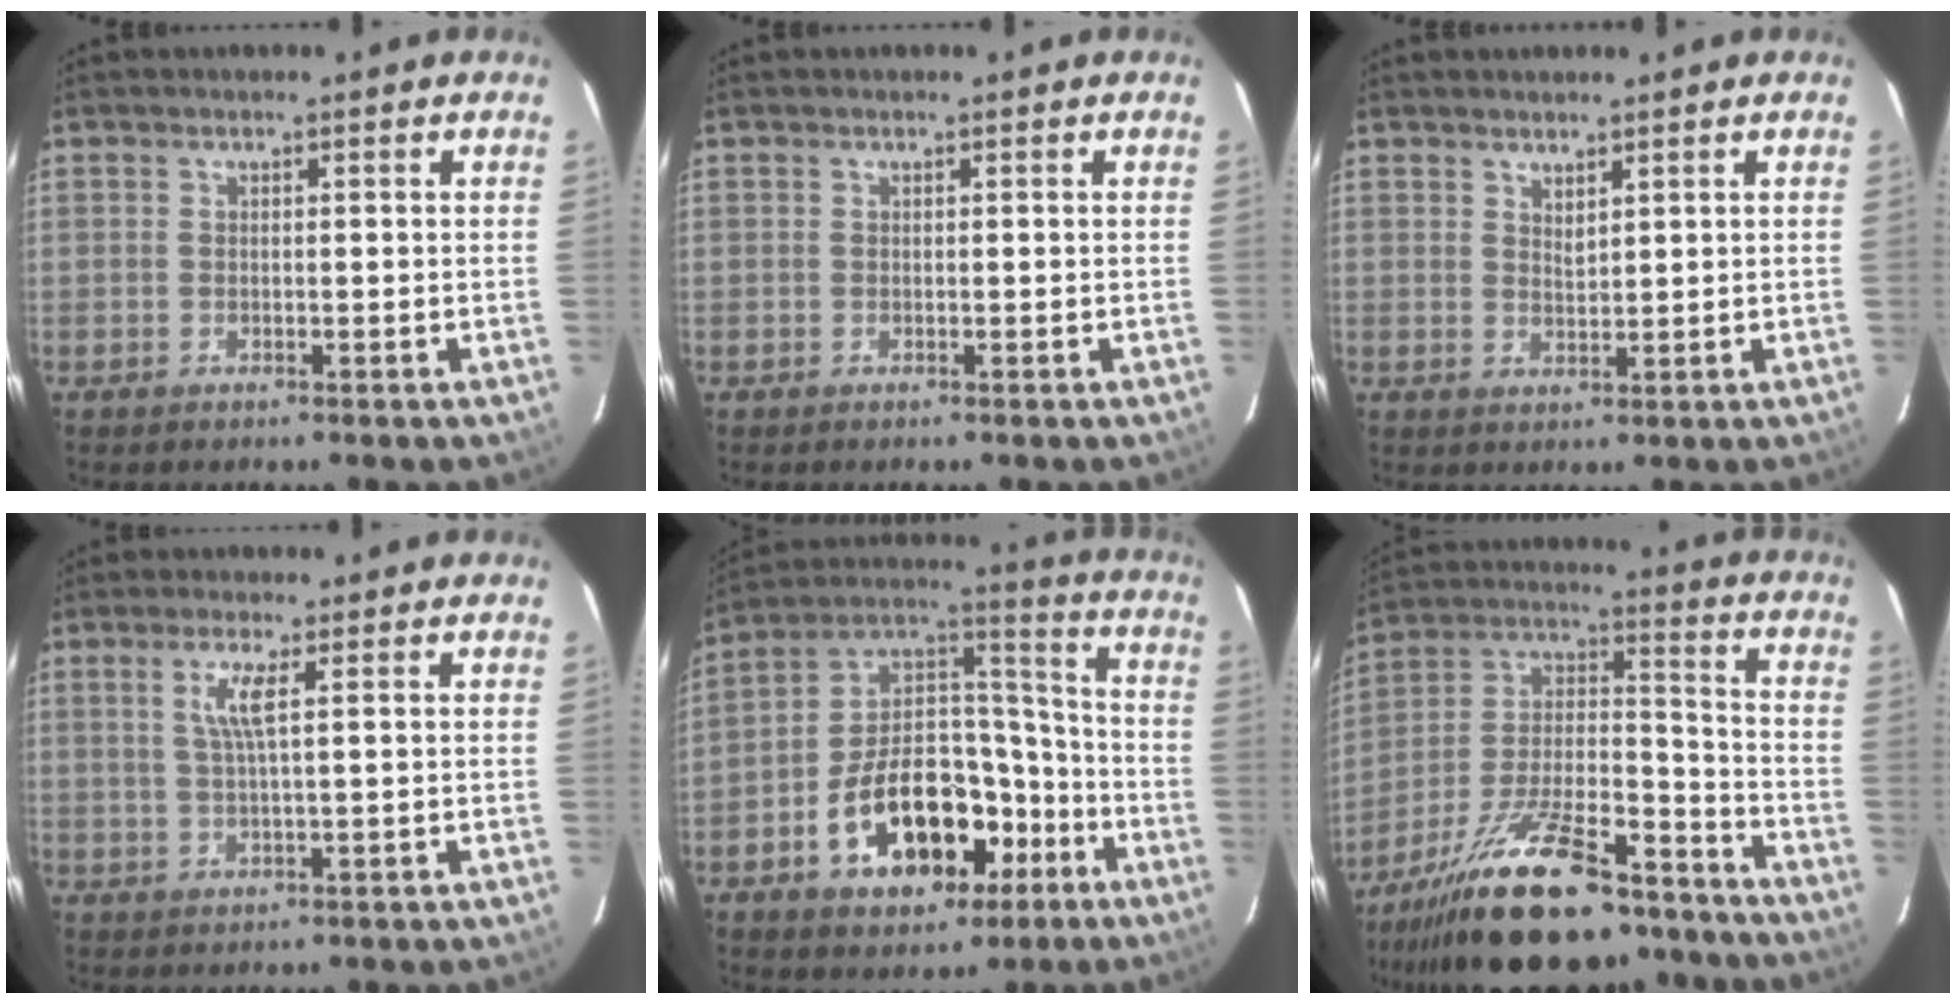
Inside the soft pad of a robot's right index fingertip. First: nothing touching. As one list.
[{"total": 0.0}, {"total": 1.9, "force": [1.6, 0.5, 0.9], "torque": [-0.014, -0.001, 0.029]}, {"total": 3.8, "force": [1.2, -0.1, 3.6], "torque": [-0.072, -0.001, 0.024]}, {"total": 20.6, "force": [-8.9, 12.2, 14.1], "torque": [-0.264, 0.045, -0.127]}, {"total": 27.7, "force": [-20.6, 9.6, 15.9], "torque": [-0.292, -0.001, -0.314]}]